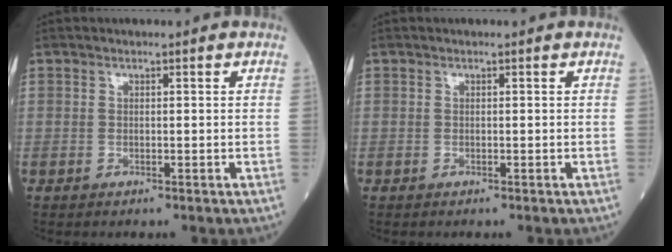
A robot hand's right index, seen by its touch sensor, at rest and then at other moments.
{"total": 0.0}